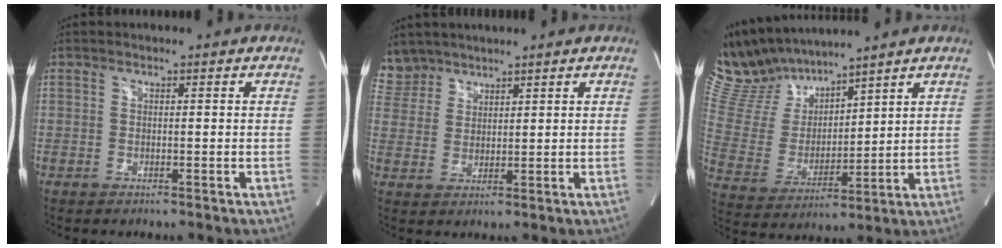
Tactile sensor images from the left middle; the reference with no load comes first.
{"total": 5.2, "force": [4.6, 2.4, -0.5], "torque": [0.012, 0.009, 0.100]}
{"total": 12.9, "force": [11.9, 3.3, 3.7], "torque": [-0.096, 0.013, 0.251]}